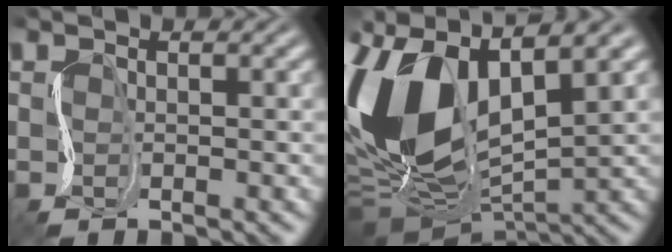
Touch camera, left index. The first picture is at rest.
{"total": 11.7, "force": [2.8, 7.1, 8.8], "torque": [-0.202, -0.003, 0.044]}